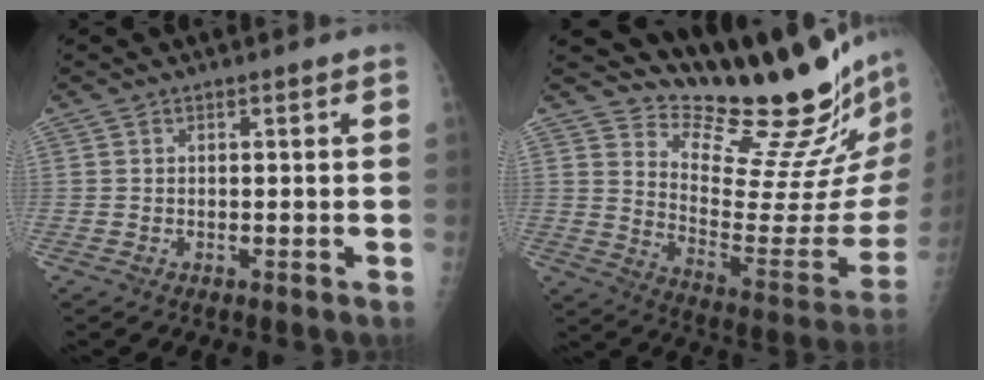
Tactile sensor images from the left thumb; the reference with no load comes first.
{"total": 24.2, "force": [21.5, 3.4, 10.4], "torque": [-0.120, -0.207, 0.297]}